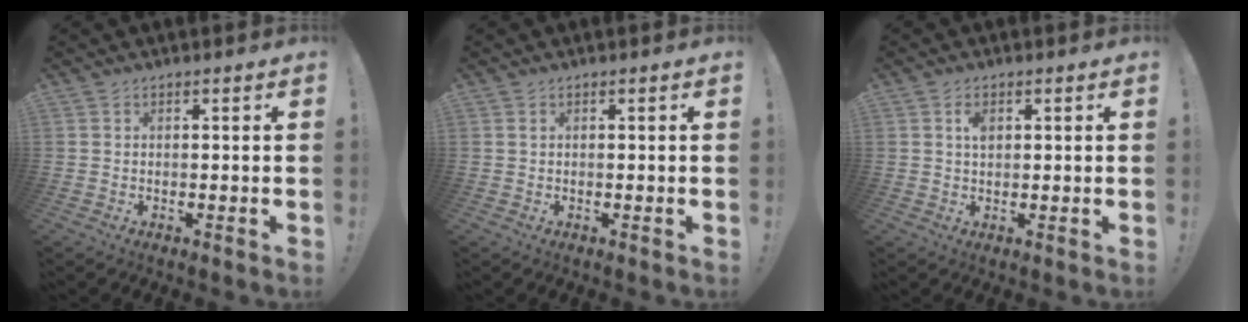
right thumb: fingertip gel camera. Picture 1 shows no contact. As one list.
[{"total": 0.0}, {"total": 2.6, "force": [1.0, 1.7, 1.7], "torque": [-0.015, -0.003, 0.013]}]